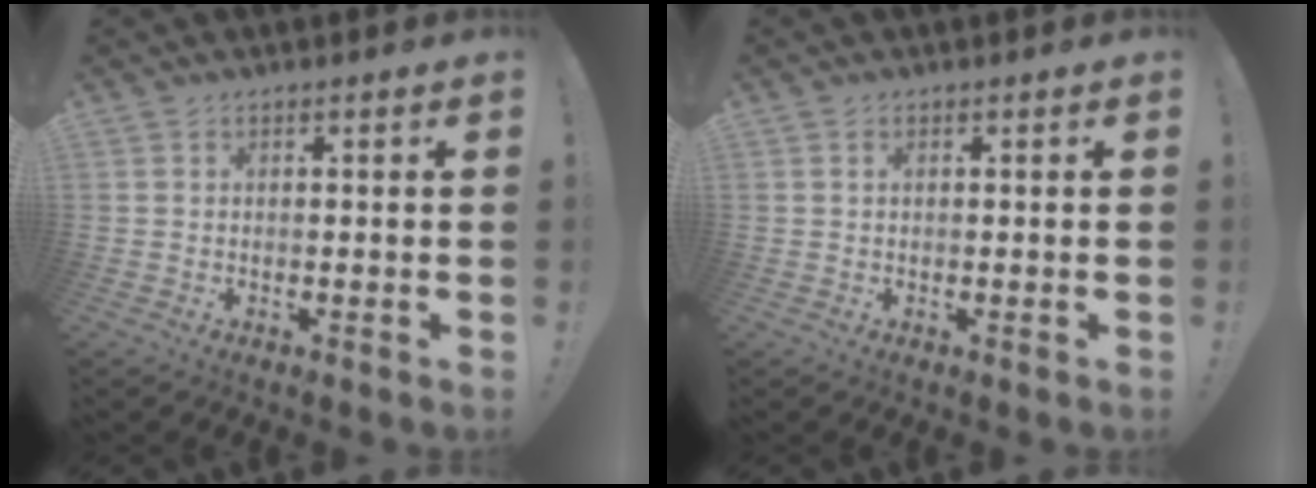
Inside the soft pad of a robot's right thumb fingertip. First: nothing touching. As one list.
[{"total": 0.6, "force": [0.2, 0.3, 0.4], "torque": [-0.010, 0.002, 0.005]}]